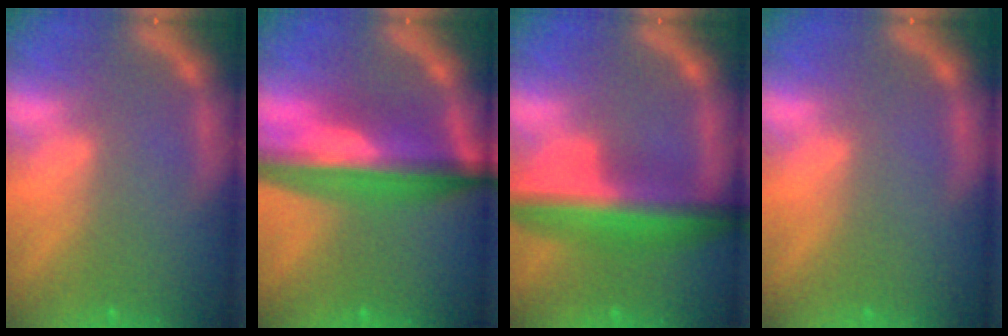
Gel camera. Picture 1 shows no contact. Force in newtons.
{"total": 10.0}
{"total": 9.0}
{"total": 0.0}